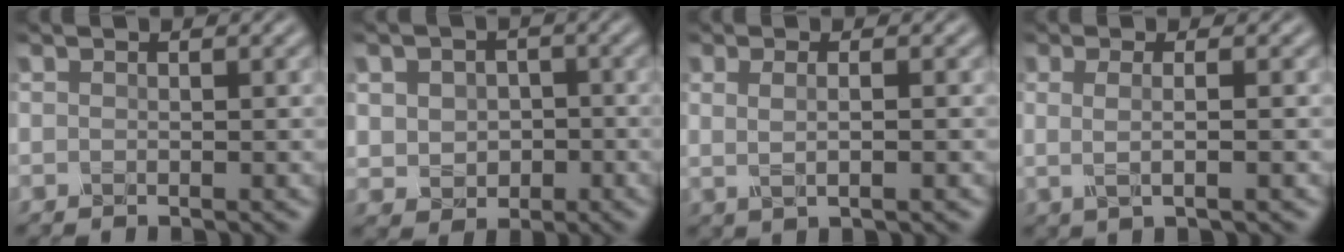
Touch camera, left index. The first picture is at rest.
{"total": 4.1, "force": [0.1, 3.5, 2.1], "torque": [-0.035, 0.001, -0.008]}
{"total": 2.6, "force": [0.6, 1.1, 2.3], "torque": [-0.032, -0.002, 0.001]}
{"total": 2.4, "force": [0.1, 0.8, 2.2], "torque": [-0.041, -0.003, -0.004]}